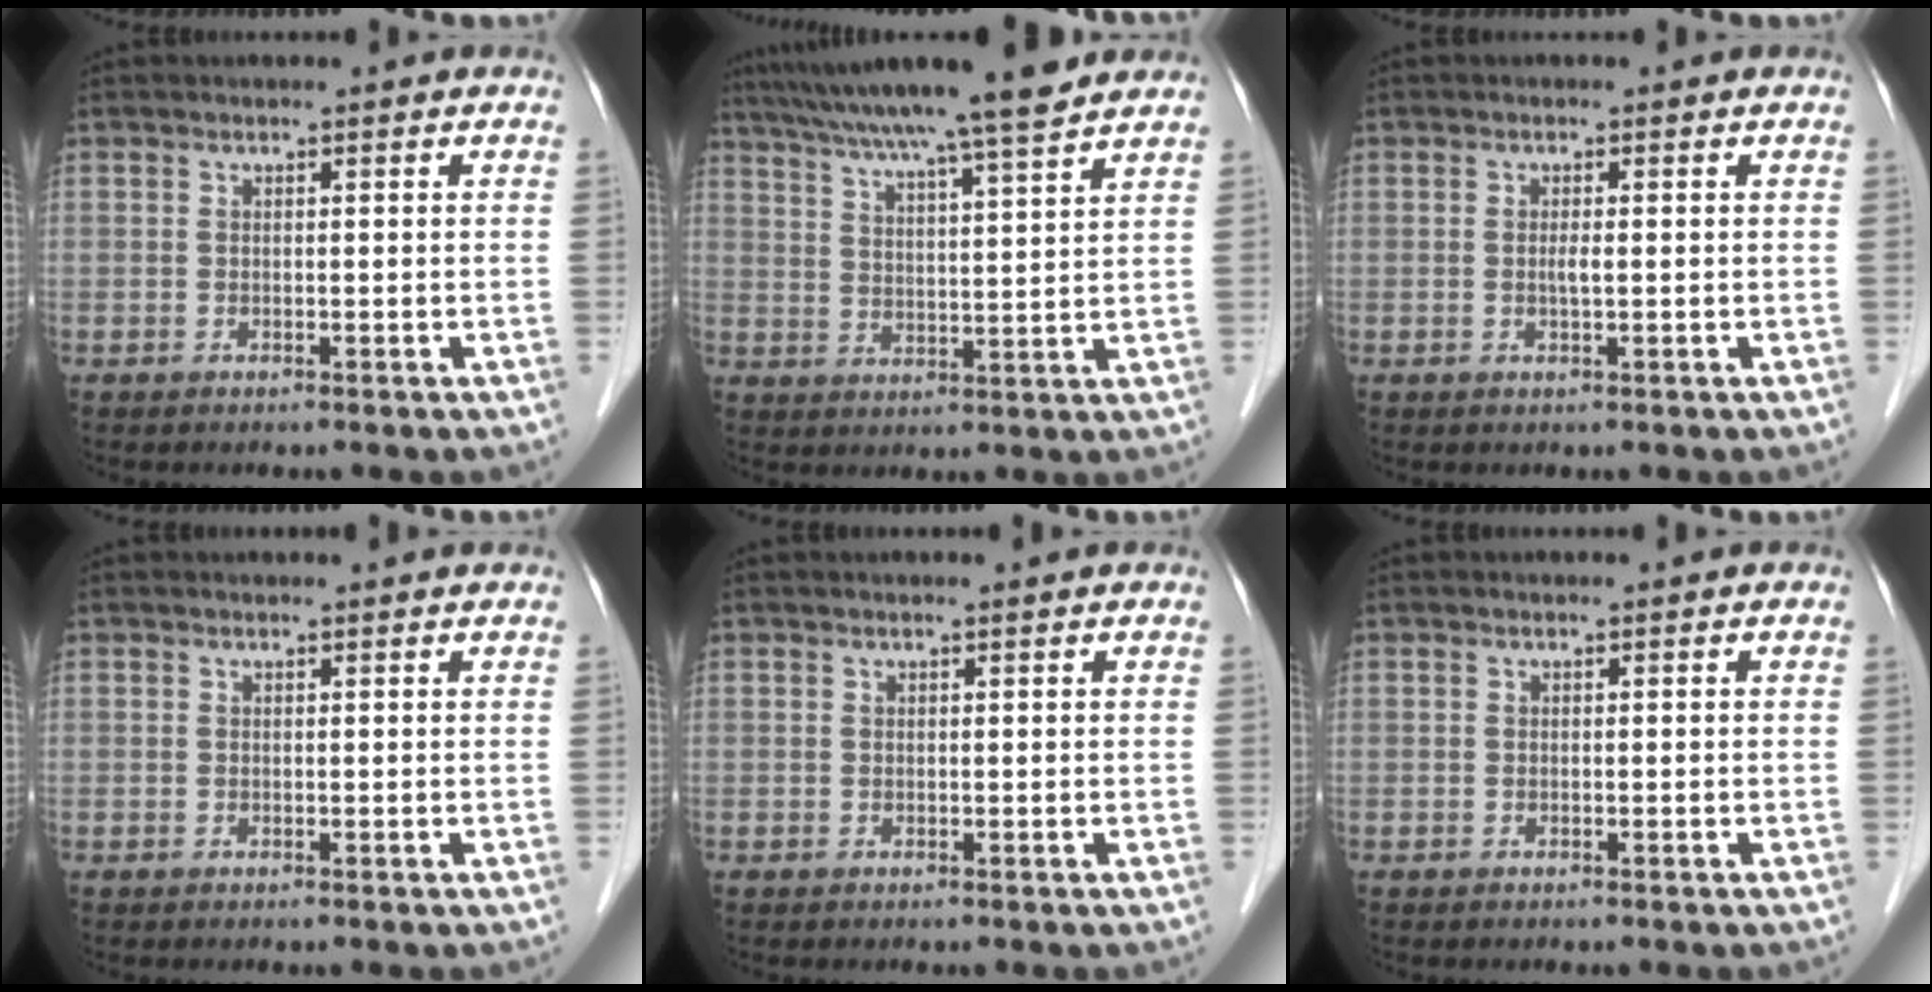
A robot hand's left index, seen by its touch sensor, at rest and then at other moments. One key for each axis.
{"total": 15.8, "fx": 13.4, "fy": -0.4, "fz": 8.5, "tx": -0.145, "ty": 0.024, "tz": 0.200}
{"total": 1.3, "fx": -0.1, "fy": 0.1, "fz": 1.2, "tx": -0.026, "ty": -0.001, "tz": -0.002}
{"total": 1.0, "fx": 1.0, "fy": 0.0, "fz": 0.1, "tx": -0.010, "ty": 0.003, "tz": 0.009}
{"total": 0.7, "fx": 0.6, "fy": -0.1, "fz": 0.3, "tx": -0.010, "ty": 0.004, "tz": 0.011}
{"total": 0.0}